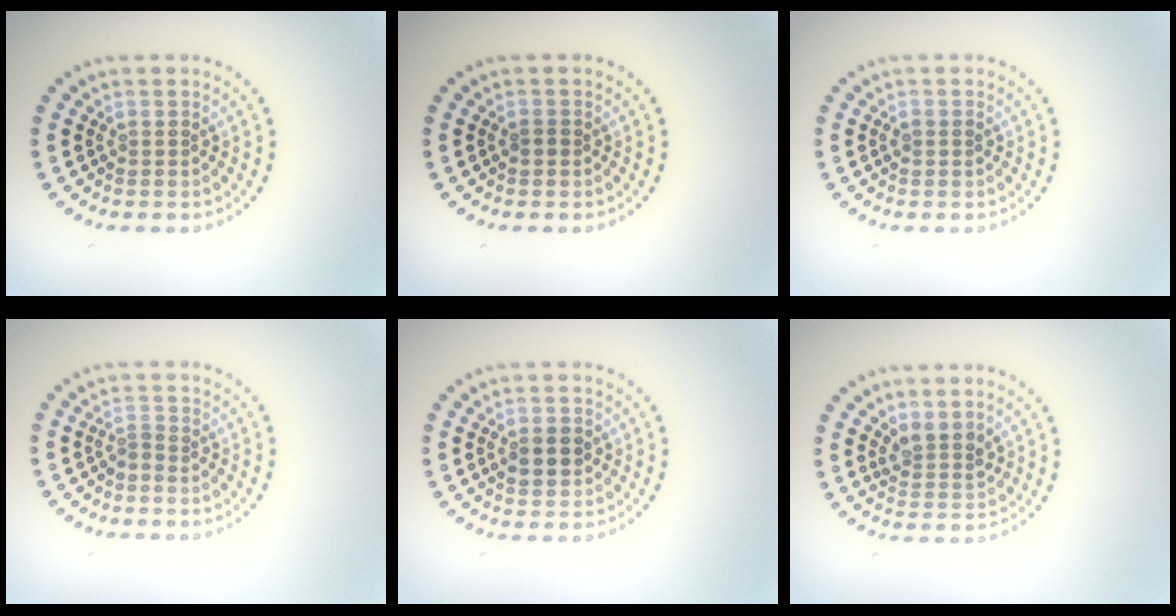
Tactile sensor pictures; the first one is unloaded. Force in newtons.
{"total": 0.8, "press": 0.7, "slide": 0.2}
{"total": 0.9, "press": 0.9, "slide": 0.1}
{"total": 0.8, "press": 0.4, "slide": 0.7}
{"total": 2.3, "press": 2.3, "slide": 0.2}
{"total": 2.4, "press": 1.9, "slide": 1.5}